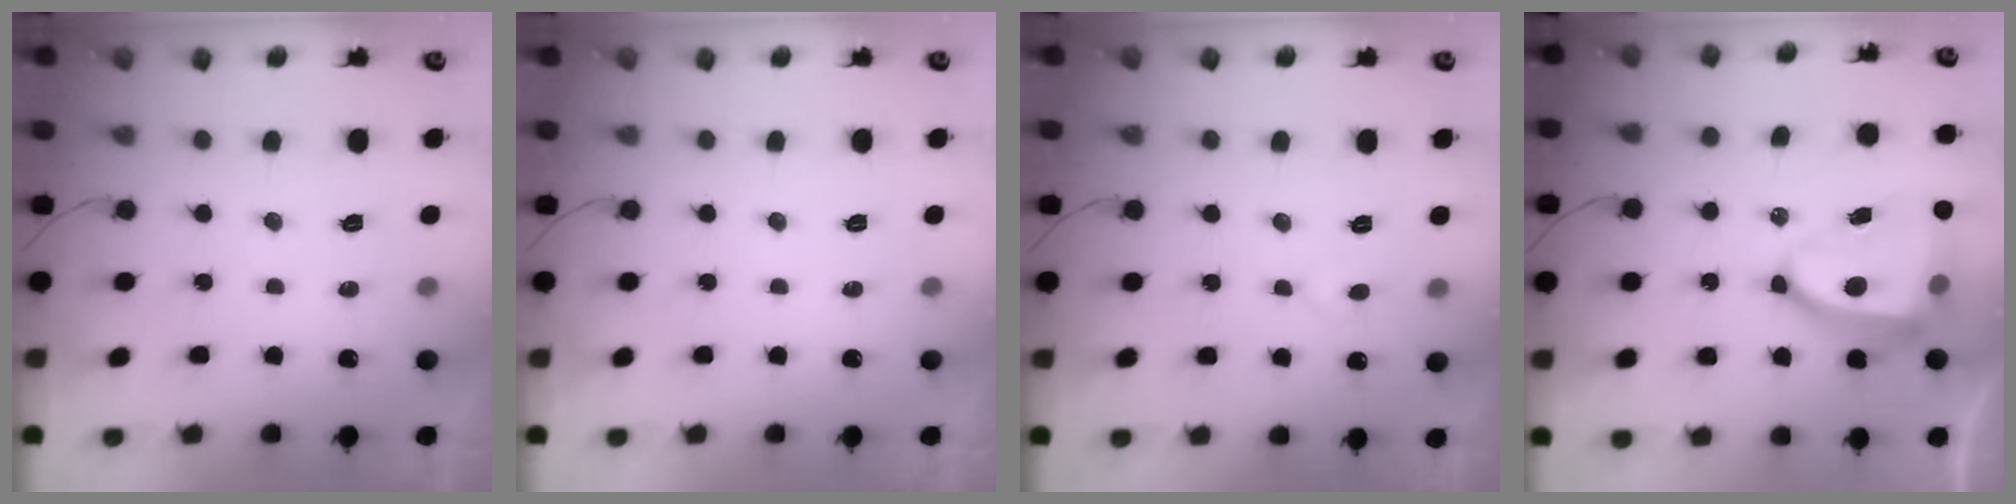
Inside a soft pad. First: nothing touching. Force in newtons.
{"total": 0.0}
{"total": 5.1, "press": 5.1, "slide": 0.5}
{"total": 13.8, "press": 13.7, "slide": 2.0}